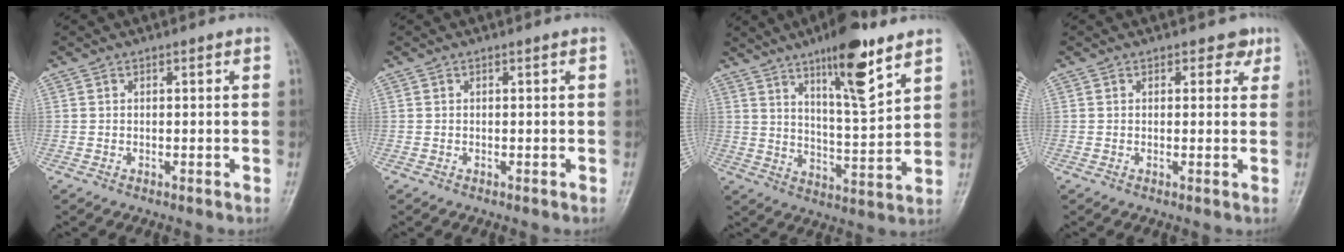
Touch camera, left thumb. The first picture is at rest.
{"total": 0.0}
{"total": 16.5, "force": [10.4, 3.6, 12.4], "torque": [-0.185, -0.062, 0.180]}
{"total": 2.3, "force": [1.4, 1.7, 0.8], "torque": [0.013, -0.004, 0.011]}